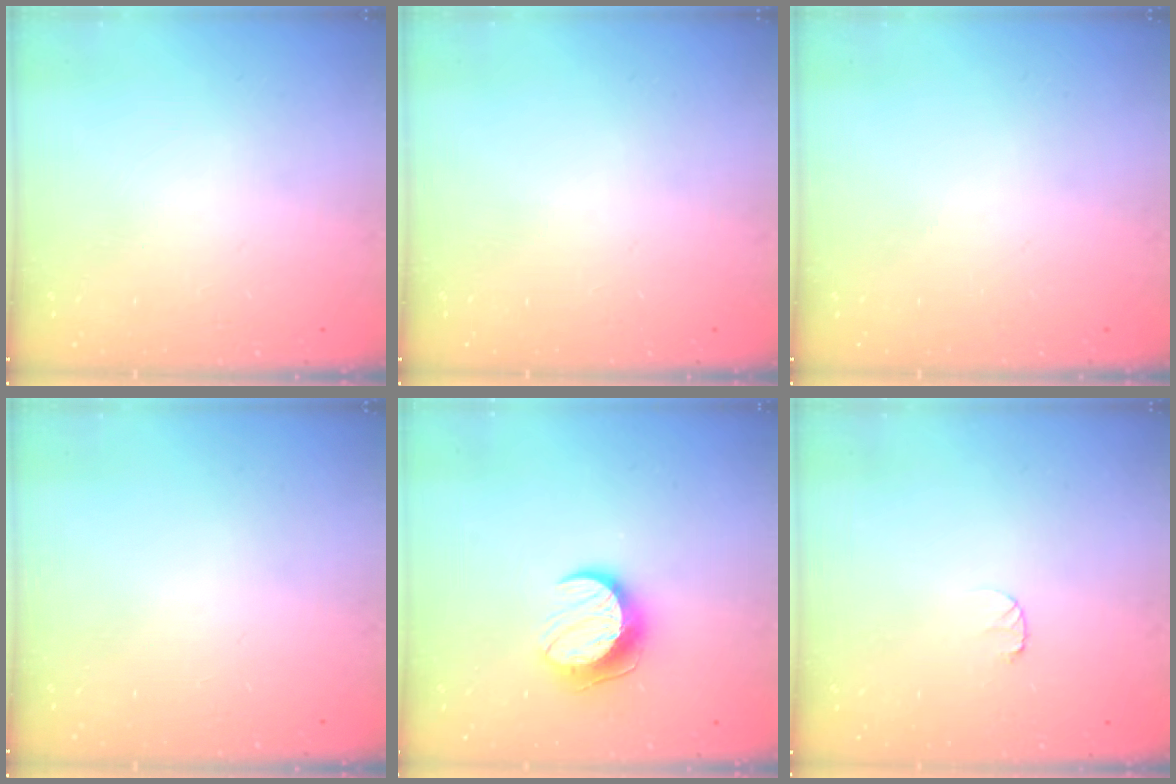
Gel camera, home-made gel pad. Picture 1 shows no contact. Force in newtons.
{"total": 0.0}
{"total": 0.0}
{"total": 0.0}
{"total": 10.3, "press": 10.3, "slide": 0.1}
{"total": 3.1, "press": 3.1, "slide": 0.3}